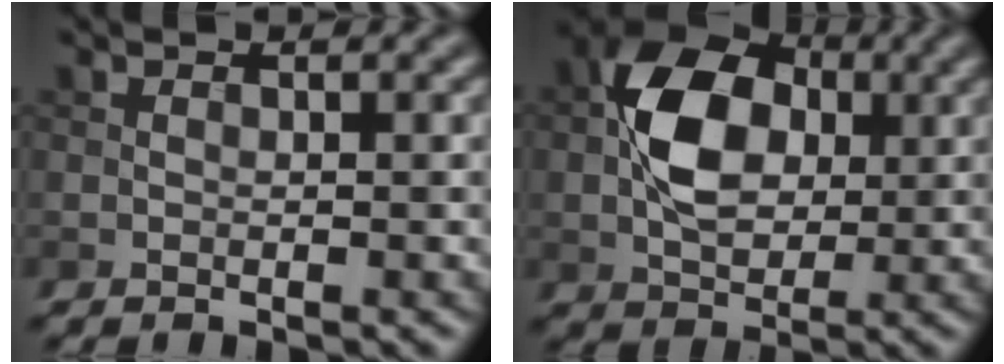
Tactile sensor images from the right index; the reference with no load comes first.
{"total": 8.5, "force": [0.8, 5.8, 6.1], "torque": [-0.116, 0.011, 0.008]}